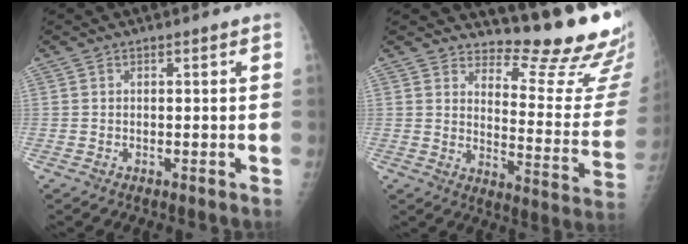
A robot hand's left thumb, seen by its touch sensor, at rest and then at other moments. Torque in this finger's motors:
{"motor_torque": [0.25, -0.04, -0.32, -0.52, 0.04]}